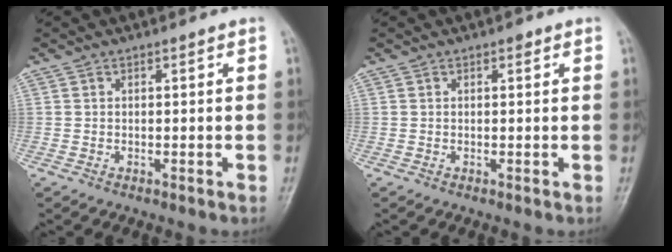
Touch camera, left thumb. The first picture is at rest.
{"total": 0.9, "force": [0.4, 0.5, 0.5], "torque": [-0.001, 0.000, 0.002]}